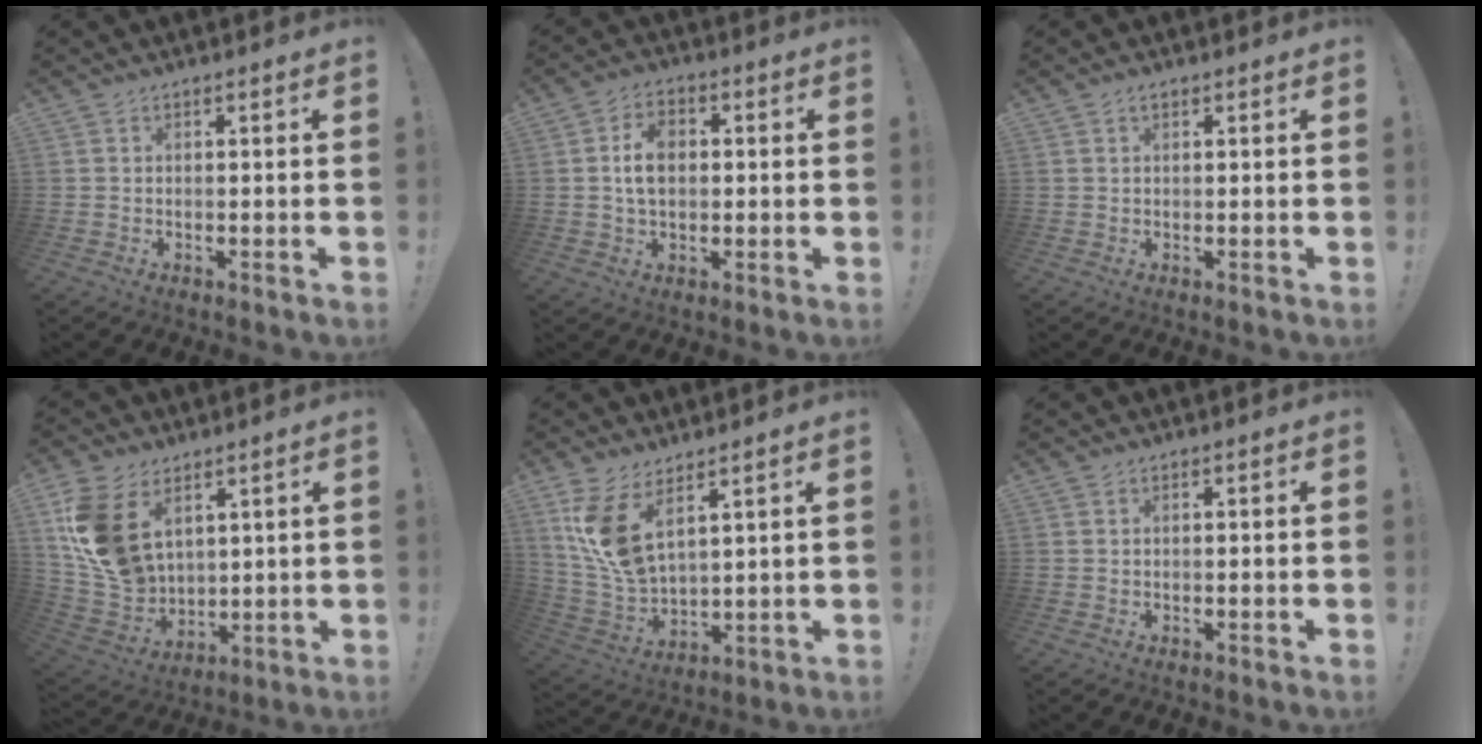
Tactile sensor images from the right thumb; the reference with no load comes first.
{"total": 8.4, "force": [0.7, 5.9, 5.9], "torque": [-0.095, 0.009, 0.012]}
{"total": 1.0, "force": [0.7, 0.5, 0.6], "torque": [-0.006, -0.002, 0.011]}
{"total": 16.3, "force": [6.7, 10.9, 10.1], "torque": [-0.211, -0.039, 0.130]}
{"total": 11.9, "force": [7.0, 5.2, 8.2], "torque": [-0.173, -0.051, 0.133]}
{"total": 0.0}